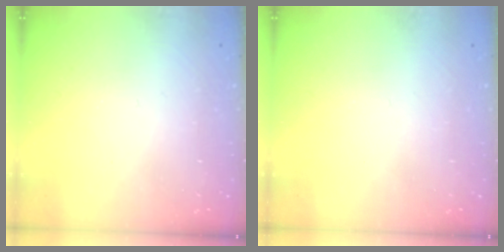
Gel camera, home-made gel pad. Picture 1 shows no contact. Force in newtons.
{"total": 0.0}